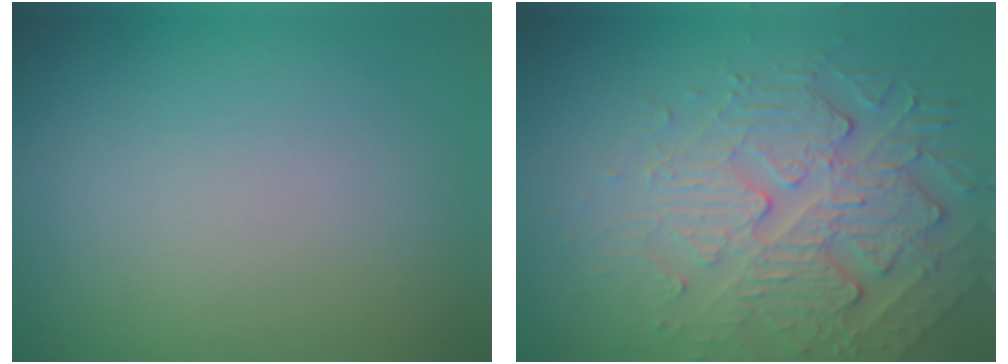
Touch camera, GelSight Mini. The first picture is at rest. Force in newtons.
{"total": 5.6, "press": 4.6, "slide": 3.2}